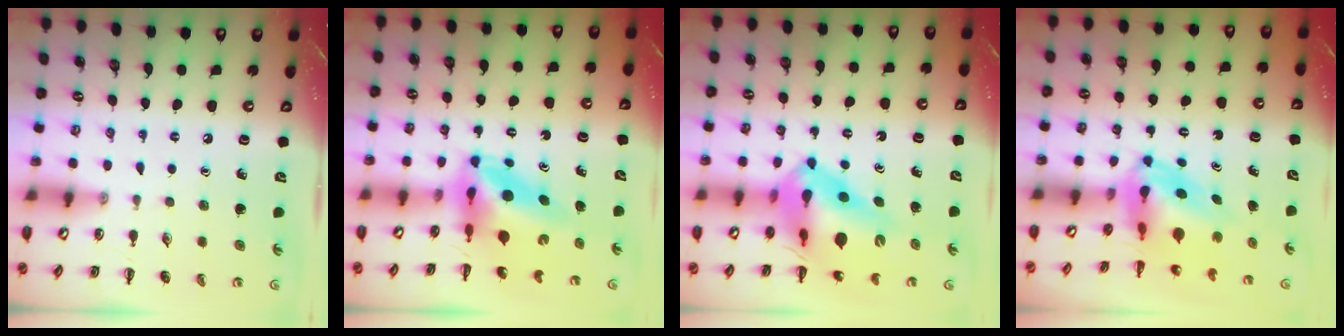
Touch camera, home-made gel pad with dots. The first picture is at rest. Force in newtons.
{"total": 6.7, "press": 6.4, "slide": 2.0}
{"total": 15.5, "press": 14.8, "slide": 4.6}
{"total": 5.9, "press": 5.7, "slide": 1.6}